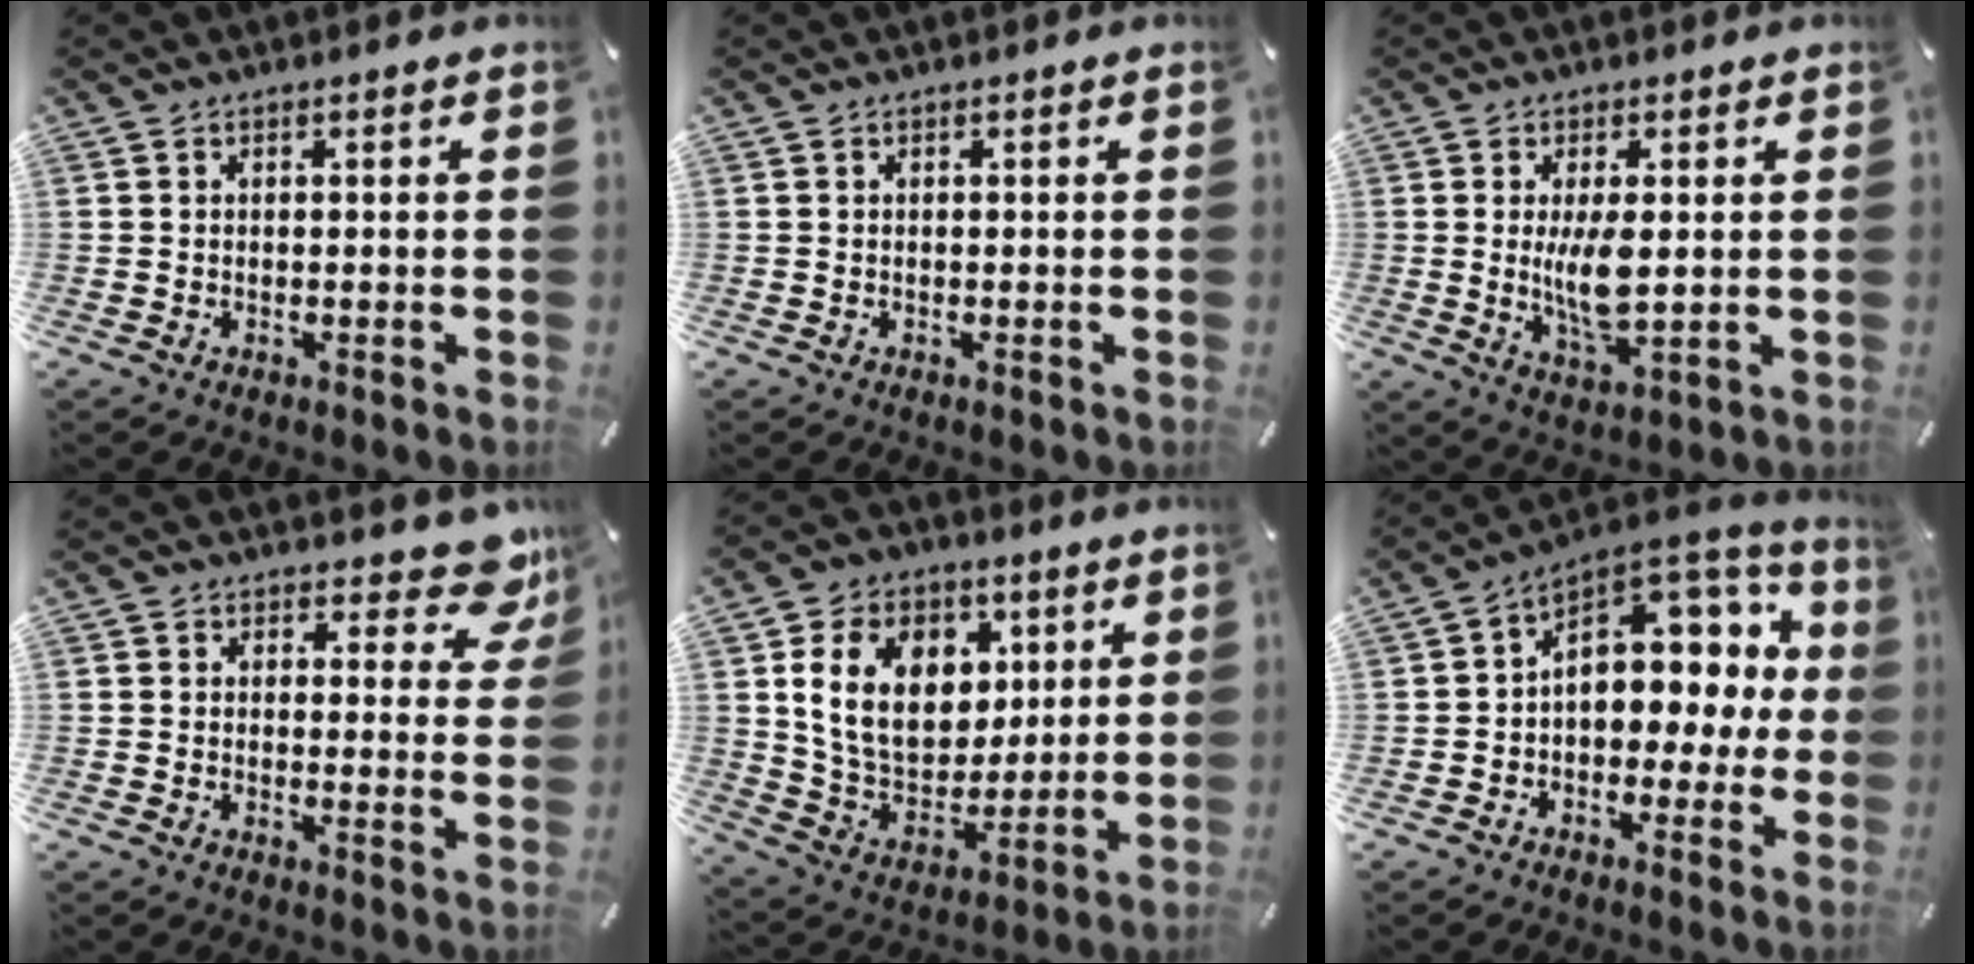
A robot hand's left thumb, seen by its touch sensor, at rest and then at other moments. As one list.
[{"total": 0.0}, {"total": 7.8, "force": [0.6, 2.9, 7.2], "torque": [-0.147, -0.016, 0.002]}, {"total": 7.7, "force": [5.8, 3.6, 3.6], "torque": [-0.023, -0.046, 0.097]}, {"total": 16.8, "force": [5.2, 12.9, 9.6], "torque": [-0.176, -0.003, 0.101]}, {"total": 11.3, "force": [3.5, 8.5, 6.6], "torque": [-0.075, -0.035, 0.064]}]